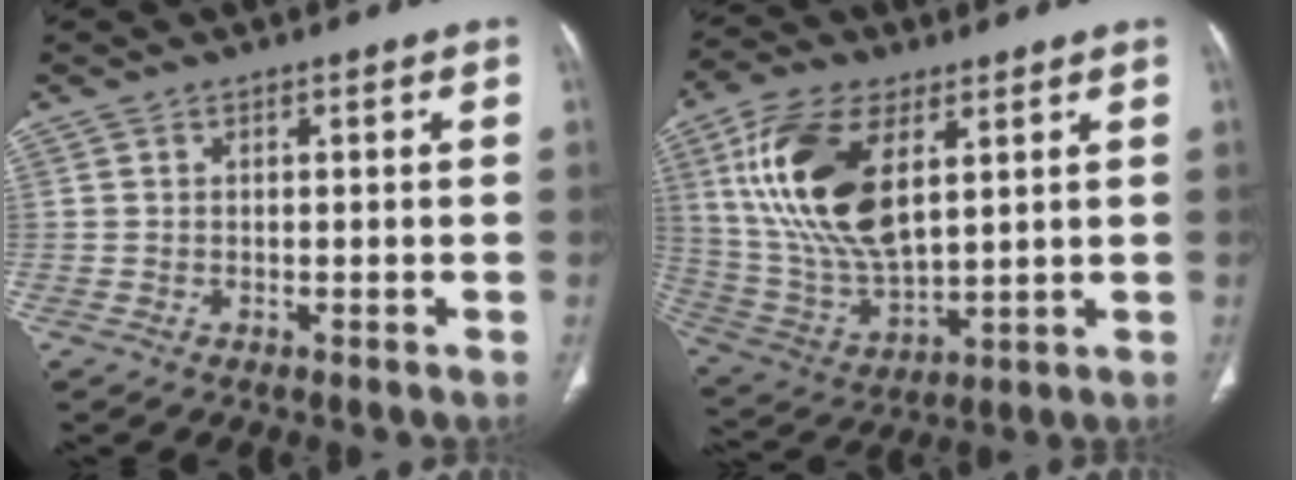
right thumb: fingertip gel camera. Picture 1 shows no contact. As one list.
[{"total": 19.6, "force": [5.8, 10.9, 15.3], "torque": [-0.280, -0.014, 0.114]}]